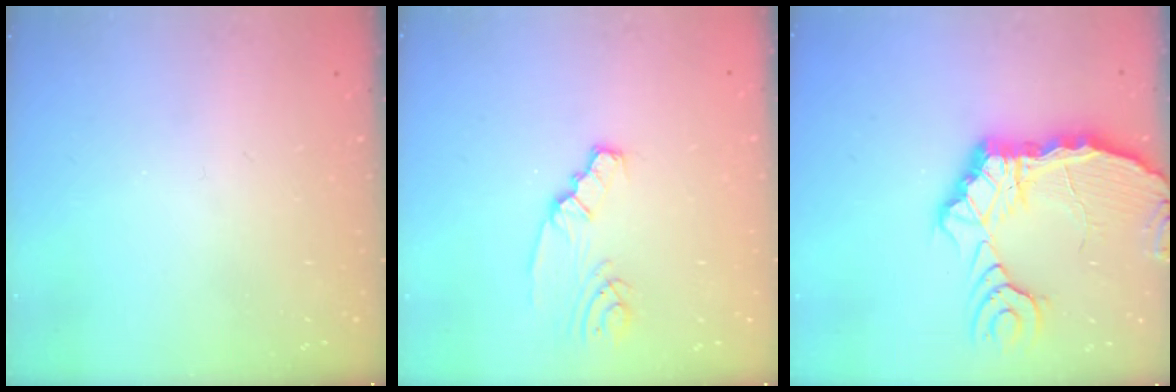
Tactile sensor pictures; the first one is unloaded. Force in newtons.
{"total": 2.7, "press": 2.7, "slide": 0.4}
{"total": 10.6, "press": 10.5, "slide": 1.4}